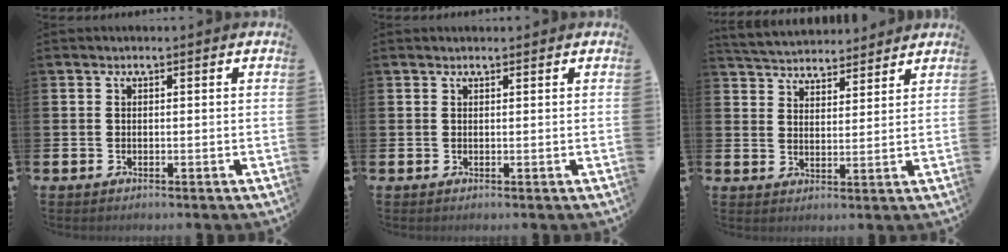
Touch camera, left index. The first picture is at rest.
{"total": 0.5, "force": [0.5, 0.1, 0.1], "torque": [-0.001, 0.001, 0.009]}
{"total": 4.9, "force": [4.8, 1.0, -0.1], "torque": [-0.023, -0.025, 0.088]}